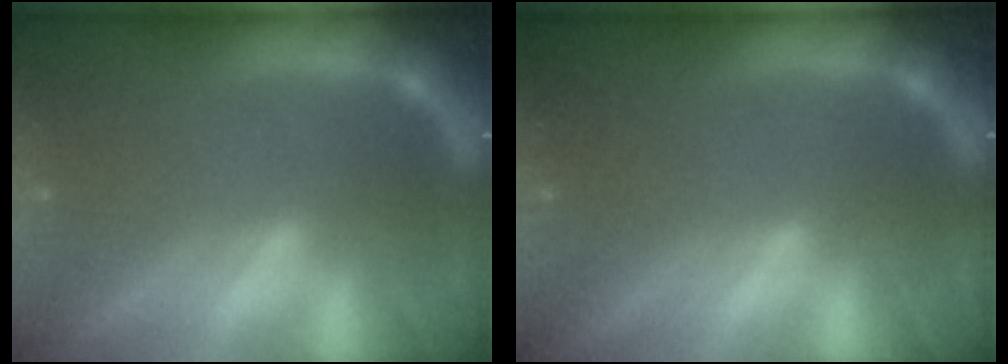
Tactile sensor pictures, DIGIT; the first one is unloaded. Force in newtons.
{"total": 0.0}